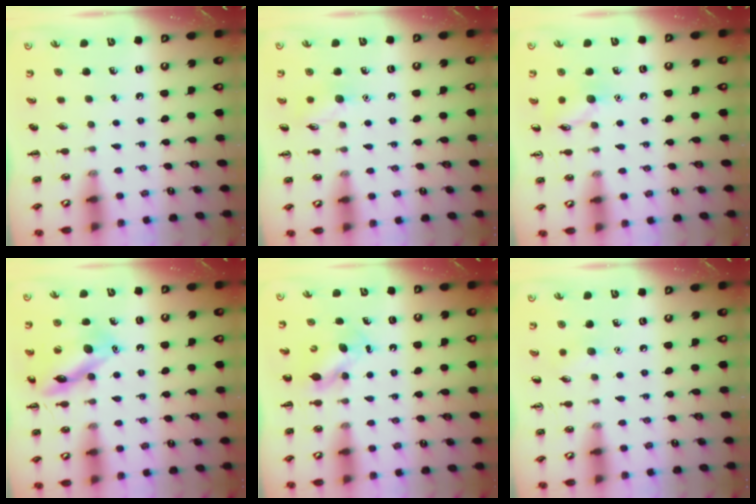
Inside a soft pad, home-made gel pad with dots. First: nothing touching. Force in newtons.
{"total": 7.0, "press": 6.8, "slide": 1.4}
{"total": 7.4, "press": 7.3, "slide": 0.9}
{"total": 13.4, "press": 13.3, "slide": 0.8}
{"total": 5.0, "press": 5.0, "slide": 0.6}
{"total": 4.6, "press": 4.4, "slide": 1.3}